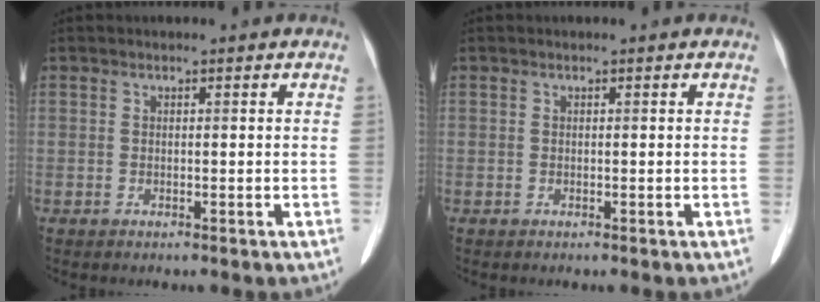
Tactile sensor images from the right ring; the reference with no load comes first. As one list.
[{"total": 0.0}]